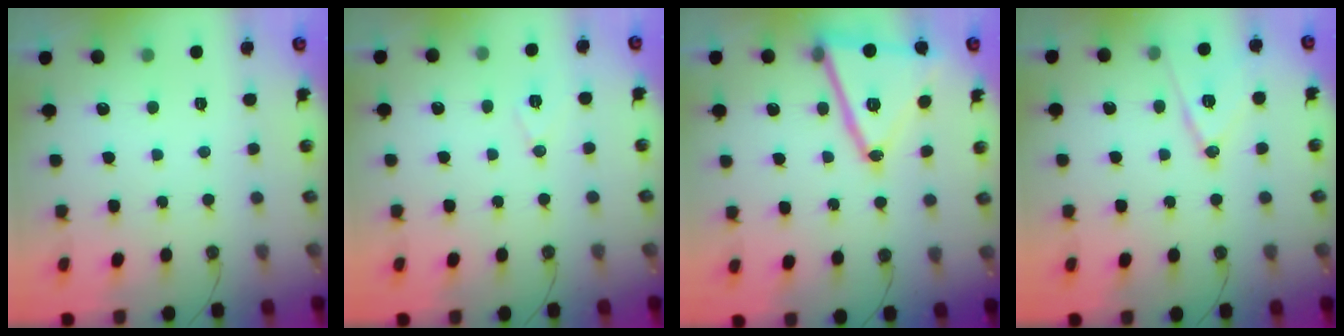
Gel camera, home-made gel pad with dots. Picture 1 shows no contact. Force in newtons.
{"total": 6.7, "press": 5.0, "slide": 4.5}
{"total": 19.4, "press": 19.1, "slide": 3.4}
{"total": 12.8, "press": 12.4, "slide": 3.4}